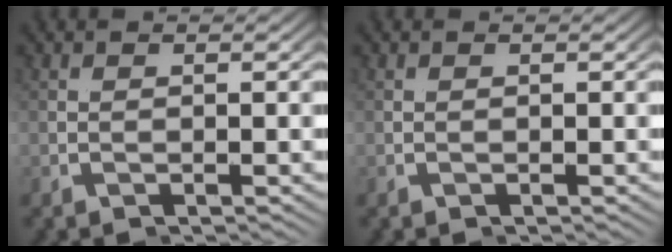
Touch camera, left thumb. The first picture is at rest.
{"total": 0.0}